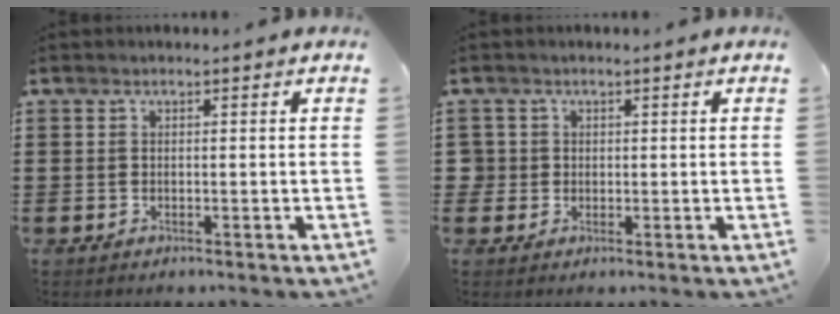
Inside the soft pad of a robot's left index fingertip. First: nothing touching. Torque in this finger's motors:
{"motor_torque": [0.09, 0.09, 0.01, -0.05]}